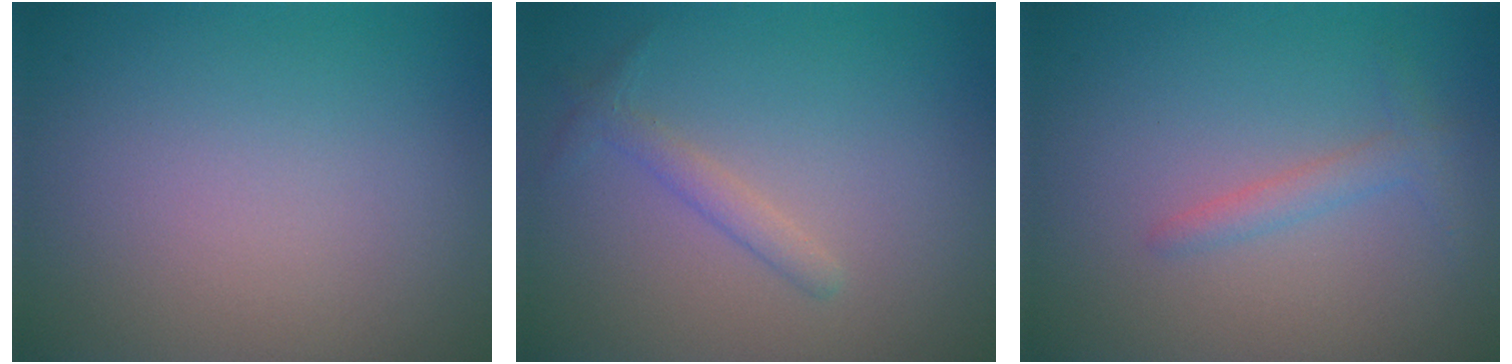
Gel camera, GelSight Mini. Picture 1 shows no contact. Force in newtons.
{"total": 1.4, "press": 1.4, "slide": 0.0}
{"total": 1.4, "press": 1.4, "slide": 0.1}